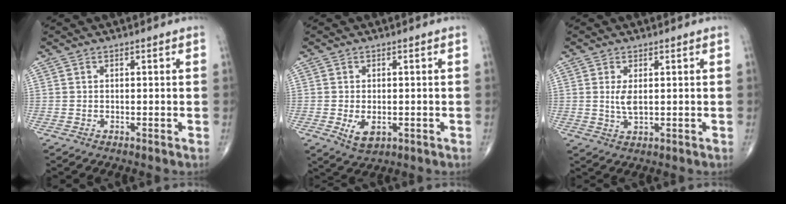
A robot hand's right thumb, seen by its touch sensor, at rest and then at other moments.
{"total": 4.3, "force": [-1.0, 2.5, 3.3], "torque": [-0.053, -0.008, -0.008]}
{"total": 3.2, "force": [0.5, 1.4, 2.9], "torque": [-0.057, -0.009, 0.015]}